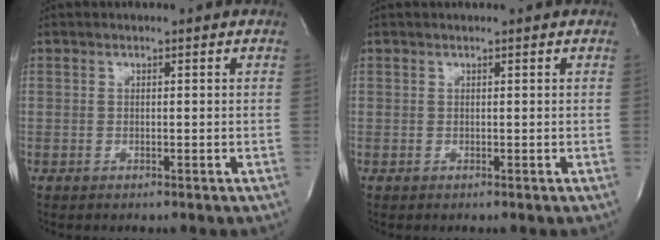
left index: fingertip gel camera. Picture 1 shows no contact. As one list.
[{"total": 1.0, "force": [0.9, 0.0, 0.3], "torque": [-0.006, 0.010, 0.013]}]